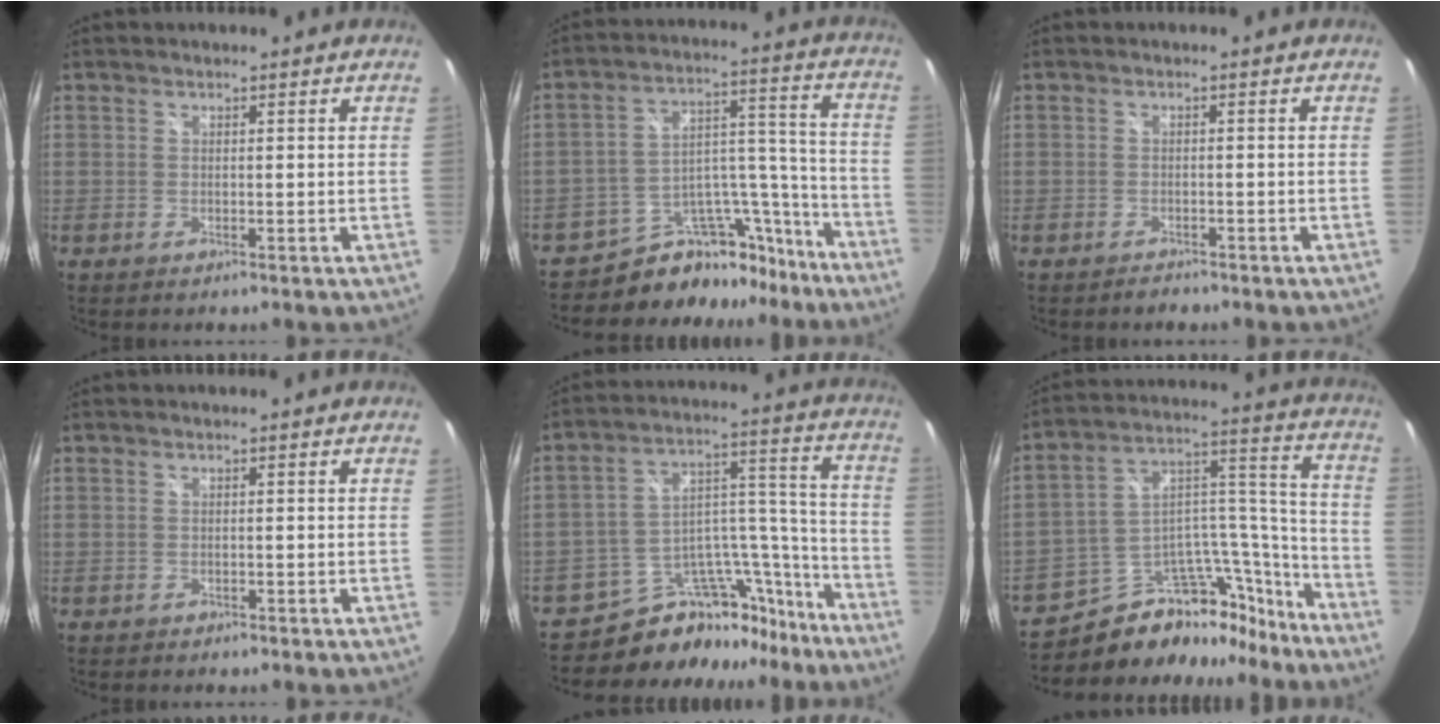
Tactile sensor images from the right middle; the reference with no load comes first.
{"total": 14.7, "force": [-12.8, 6.8, 2.5], "torque": [-0.032, 0.077, -0.189]}
{"total": 1.5, "force": [-1.4, 0.7, 0.0], "torque": [-0.003, 0.005, -0.020]}
{"total": 0.8, "force": [-0.7, 0.4, 0.2], "torque": [-0.007, 0.001, -0.008]}
{"total": 16.3, "force": [-14.2, 7.4, 2.7], "torque": [-0.035, 0.084, -0.210]}
{"total": 23.2, "force": [-18.5, 10.9, 8.9], "torque": [-0.137, 0.083, -0.267]}